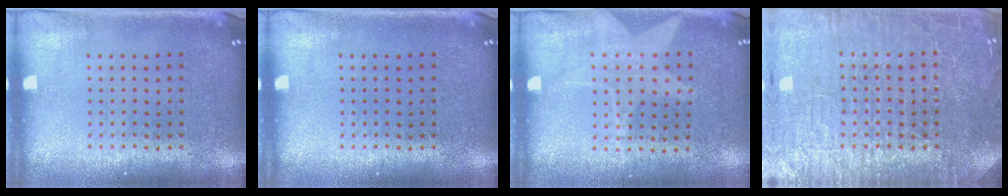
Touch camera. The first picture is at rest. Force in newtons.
{"total": 0.0}
{"total": 1.2, "press": 0.9, "slide": 0.8}
{"total": 5.4, "press": 5.4, "slide": 0.8}